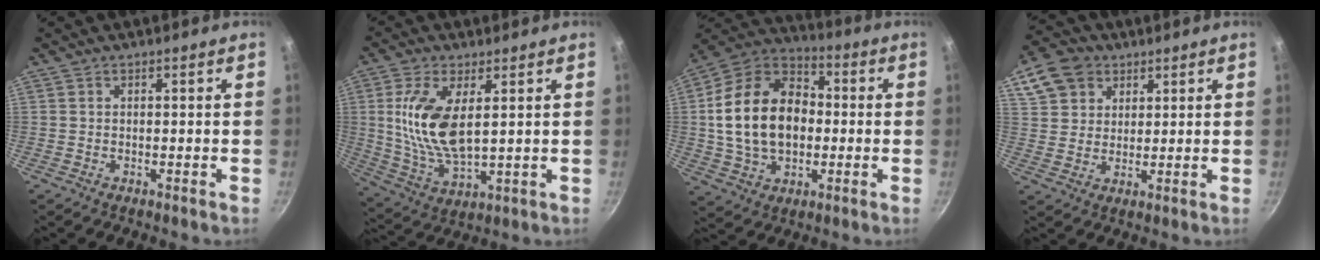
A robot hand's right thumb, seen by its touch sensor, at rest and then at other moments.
{"total": 13.6, "force": [2.8, 6.4, 11.6], "torque": [-0.229, -0.018, 0.062]}
{"total": 20.7, "force": [0.1, 14.5, 14.8], "torque": [-0.238, 0.032, -0.004]}
{"total": 11.5, "force": [5.7, 8.9, 4.6], "torque": [-0.080, 0.011, 0.103]}